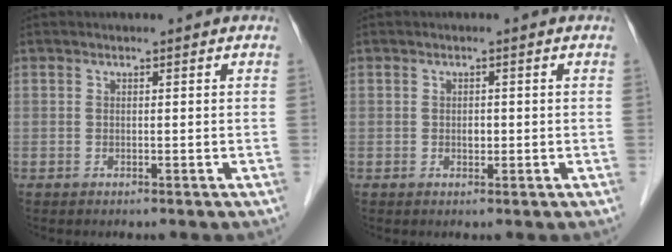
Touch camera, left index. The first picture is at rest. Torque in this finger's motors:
{"motor_torque": [0.03, 0.01, 0.00, 0.00]}